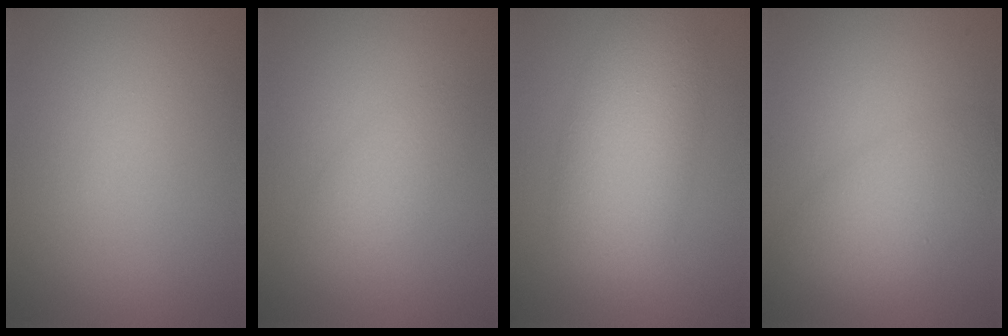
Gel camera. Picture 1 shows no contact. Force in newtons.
{"total": 2.2, "press": 2.2, "slide": 0.1}
{"total": 6.1, "press": 6.1, "slide": 0.1}
{"total": 4.7, "press": 4.7, "slide": 0.1}